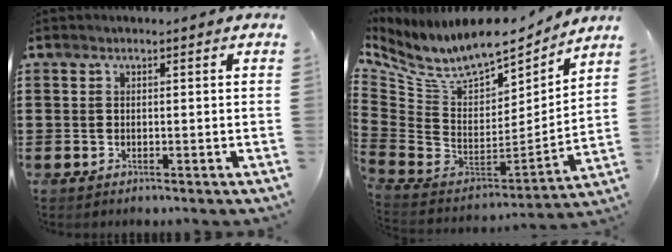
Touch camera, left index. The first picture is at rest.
{"total": 10.4, "force": [8.0, 3.4, 5.7], "torque": [-0.139, -0.061, 0.138]}